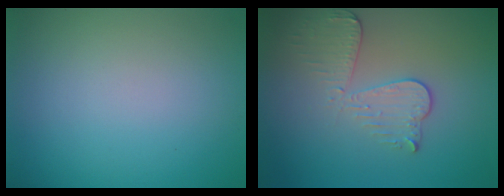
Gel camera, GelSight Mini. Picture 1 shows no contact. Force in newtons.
{"total": 3.4, "press": 3.0, "slide": 1.6}